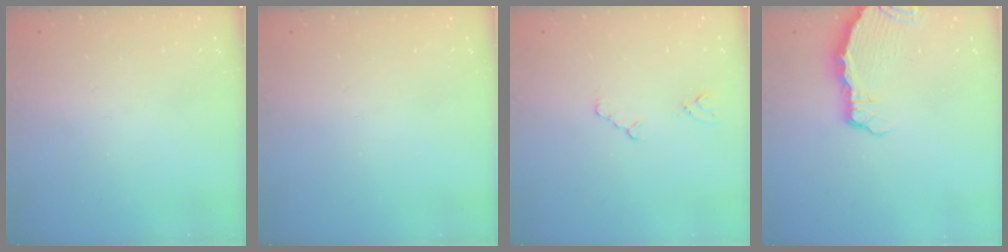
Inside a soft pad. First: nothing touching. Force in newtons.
{"total": 0.0}
{"total": 2.3, "press": 2.2, "slide": 0.4}
{"total": 5.1, "press": 5.1, "slide": 0.6}